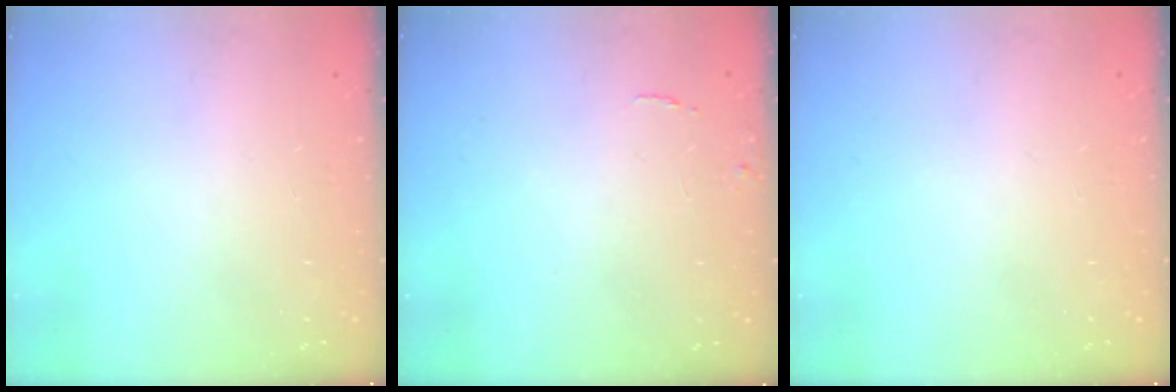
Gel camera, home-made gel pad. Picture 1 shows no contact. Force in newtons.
{"total": 6.0, "press": 6.0, "slide": 0.4}
{"total": 0.0}